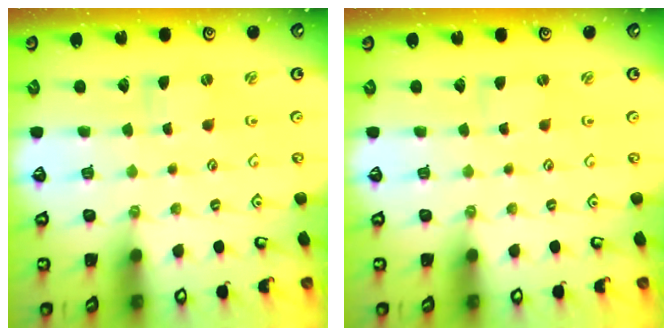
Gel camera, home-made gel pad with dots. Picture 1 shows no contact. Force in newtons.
{"total": 0.5, "press": 0.5, "slide": 0.1}